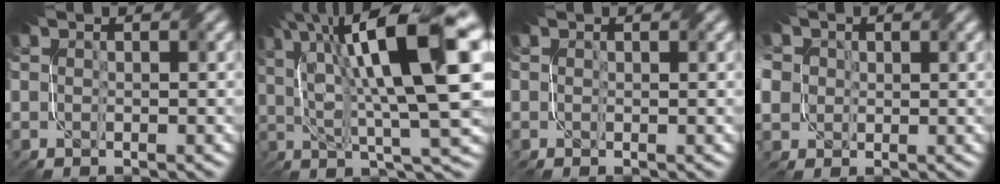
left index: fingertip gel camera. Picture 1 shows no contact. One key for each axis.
{"total": 15.0, "fx": 4.8, "fy": 3.6, "fz": 13.7, "tx": -0.220, "ty": 0.019, "tz": 0.082}
{"total": 0.0}
{"total": 5.6, "fx": 0.8, "fy": 4.8, "fz": 2.7, "tx": -0.078, "ty": 0.018, "tz": 0.011}